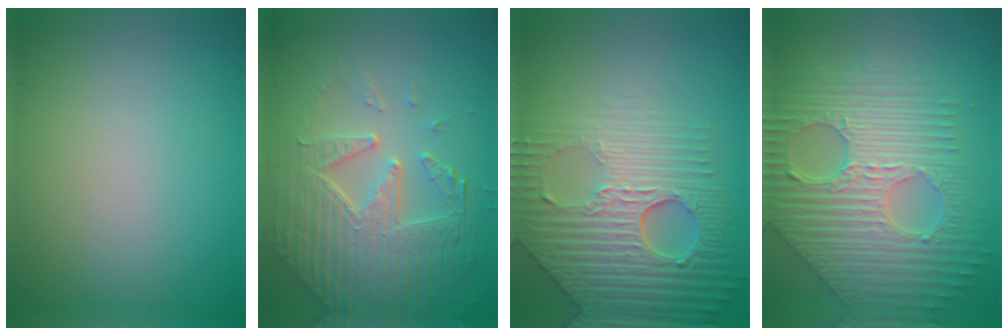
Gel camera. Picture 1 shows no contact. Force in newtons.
{"total": 7.9, "press": 5.6, "slide": 5.5}
{"total": 8.4, "press": 5.9, "slide": 6.0}
{"total": 10.2, "press": 7.0, "slide": 7.4}